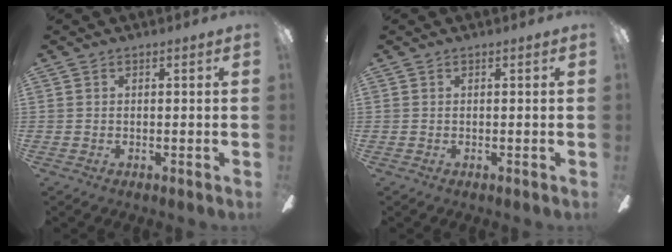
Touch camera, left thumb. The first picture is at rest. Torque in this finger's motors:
{"motor_torque": [0.00, 0.00, 0.00, 0.00, 0.00]}